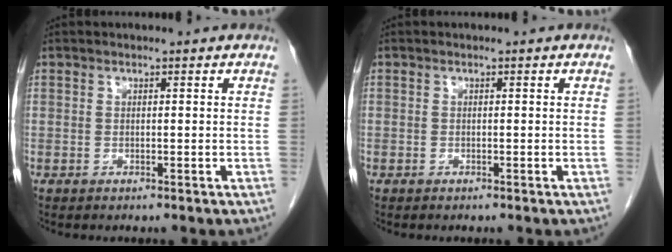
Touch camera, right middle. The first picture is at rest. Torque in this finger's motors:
{"motor_torque": [0.84, -1.29, -0.09, -0.21]}